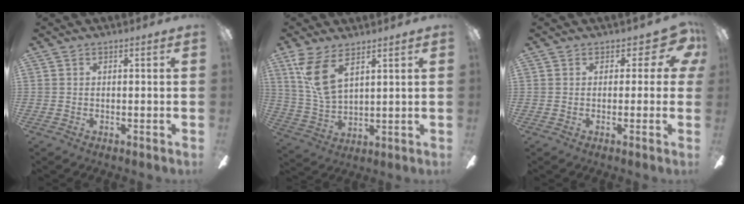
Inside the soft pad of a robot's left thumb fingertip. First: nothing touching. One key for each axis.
{"total": 11.3, "fx": 6.9, "fy": 4.9, "fz": 7.5, "tx": -0.164, "ty": -0.018, "tz": 0.132}
{"total": 6.1, "fx": 2.2, "fy": 3.7, "fz": 4.3, "tx": -0.041, "ty": -0.014, "tz": 0.036}